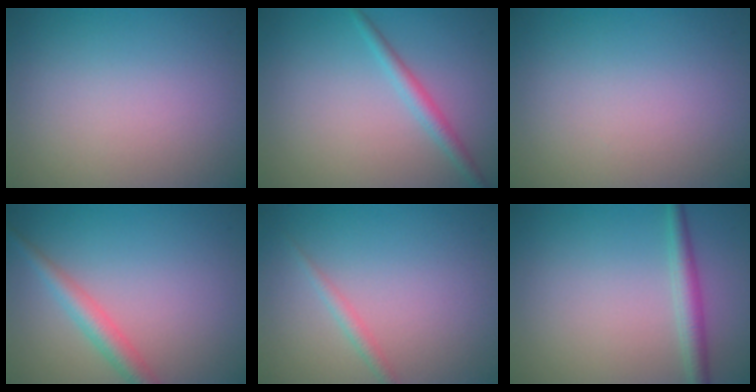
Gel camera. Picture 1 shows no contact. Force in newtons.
{"total": 1.8, "press": 1.8, "slide": 0.0}
{"total": 0.0}
{"total": 2.7, "press": 2.7, "slide": 0.1}
{"total": 1.2, "press": 1.2, "slide": 0.0}
{"total": 2.3, "press": 2.3, "slide": 0.0}